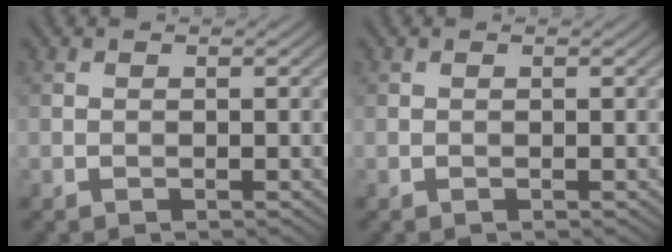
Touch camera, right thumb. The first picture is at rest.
{"total": 0.0}